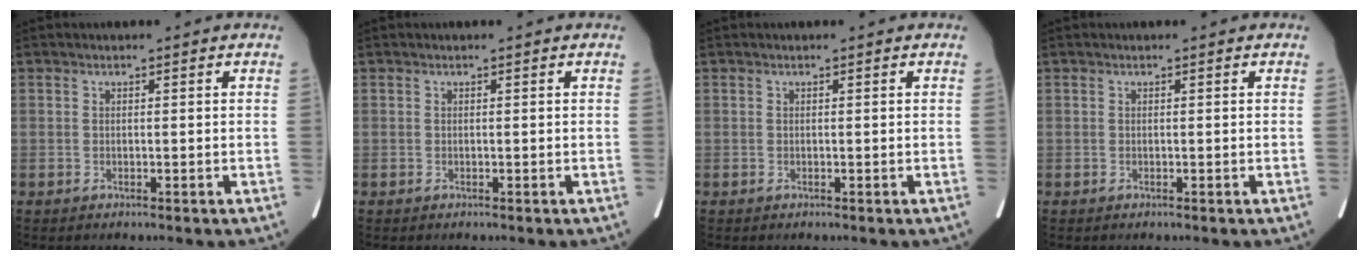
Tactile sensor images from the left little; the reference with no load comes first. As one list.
[{"total": 0.0}, {"total": 0.0}, {"total": 0.0}]